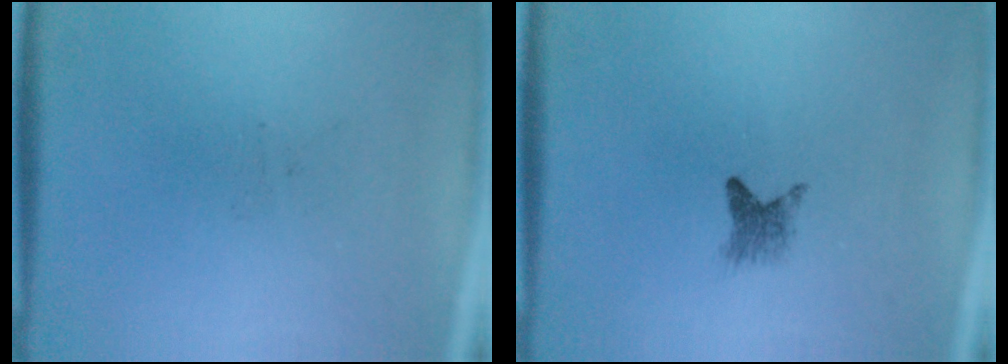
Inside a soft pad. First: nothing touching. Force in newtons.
{"total": 2.0}